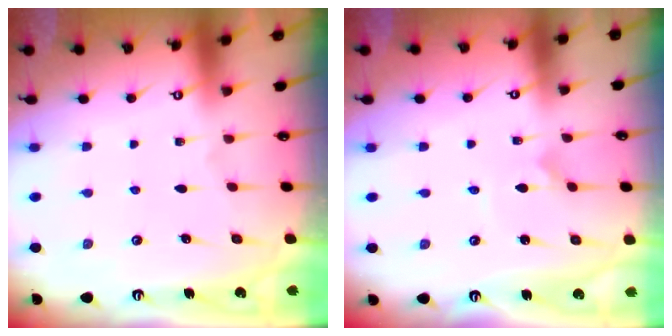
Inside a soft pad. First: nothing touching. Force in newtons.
{"total": 1.1, "press": 1.1, "slide": 0.0}